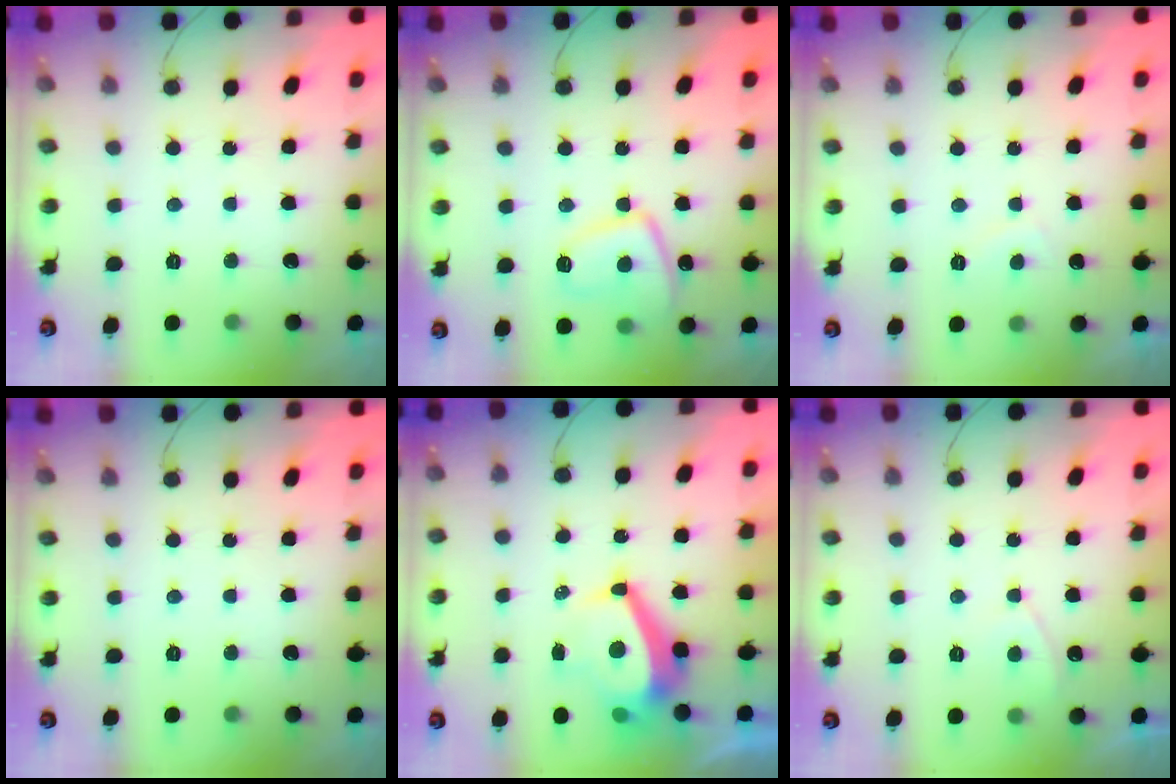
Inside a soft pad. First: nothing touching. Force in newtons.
{"total": 9.5, "press": 9.4, "slide": 1.0}
{"total": 1.6, "press": 1.5, "slide": 0.6}
{"total": 0.0}
{"total": 8.9, "press": 8.9, "slide": 1.1}
{"total": 2.3, "press": 2.2, "slide": 0.4}